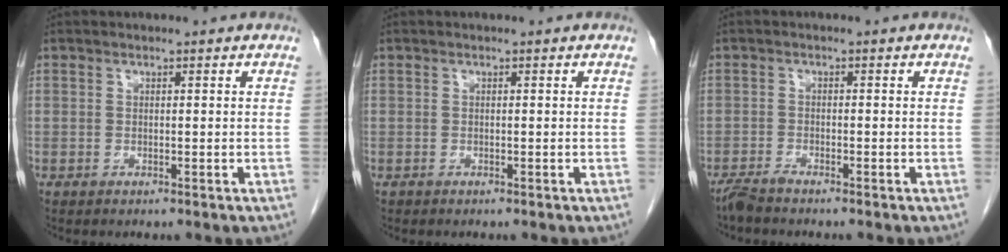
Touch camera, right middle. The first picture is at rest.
{"total": 0.0}
{"total": 2.1, "force": [-1.9, -0.1, 0.8], "torque": [-0.021, -0.006, -0.038]}